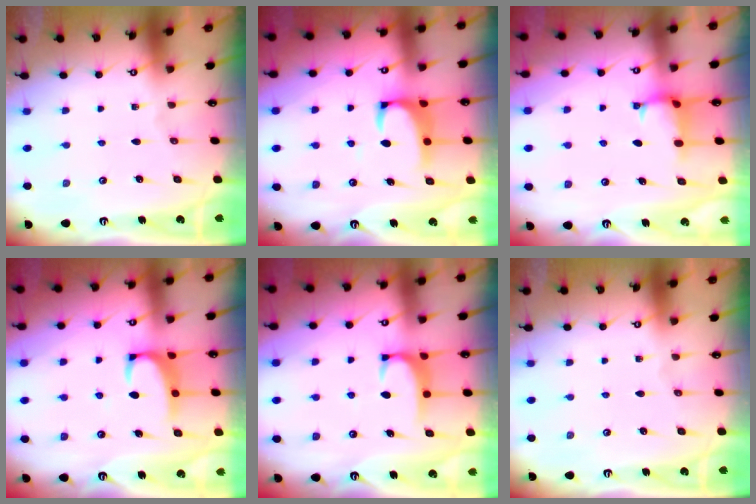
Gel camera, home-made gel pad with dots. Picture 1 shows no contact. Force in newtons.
{"total": 2.1, "press": 1.9, "slide": 1.0}
{"total": 1.3, "press": 1.2, "slide": 0.3}
{"total": 2.9, "press": 2.8, "slide": 0.7}
{"total": 1.8, "press": 1.7, "slide": 0.5}
{"total": 0.0}